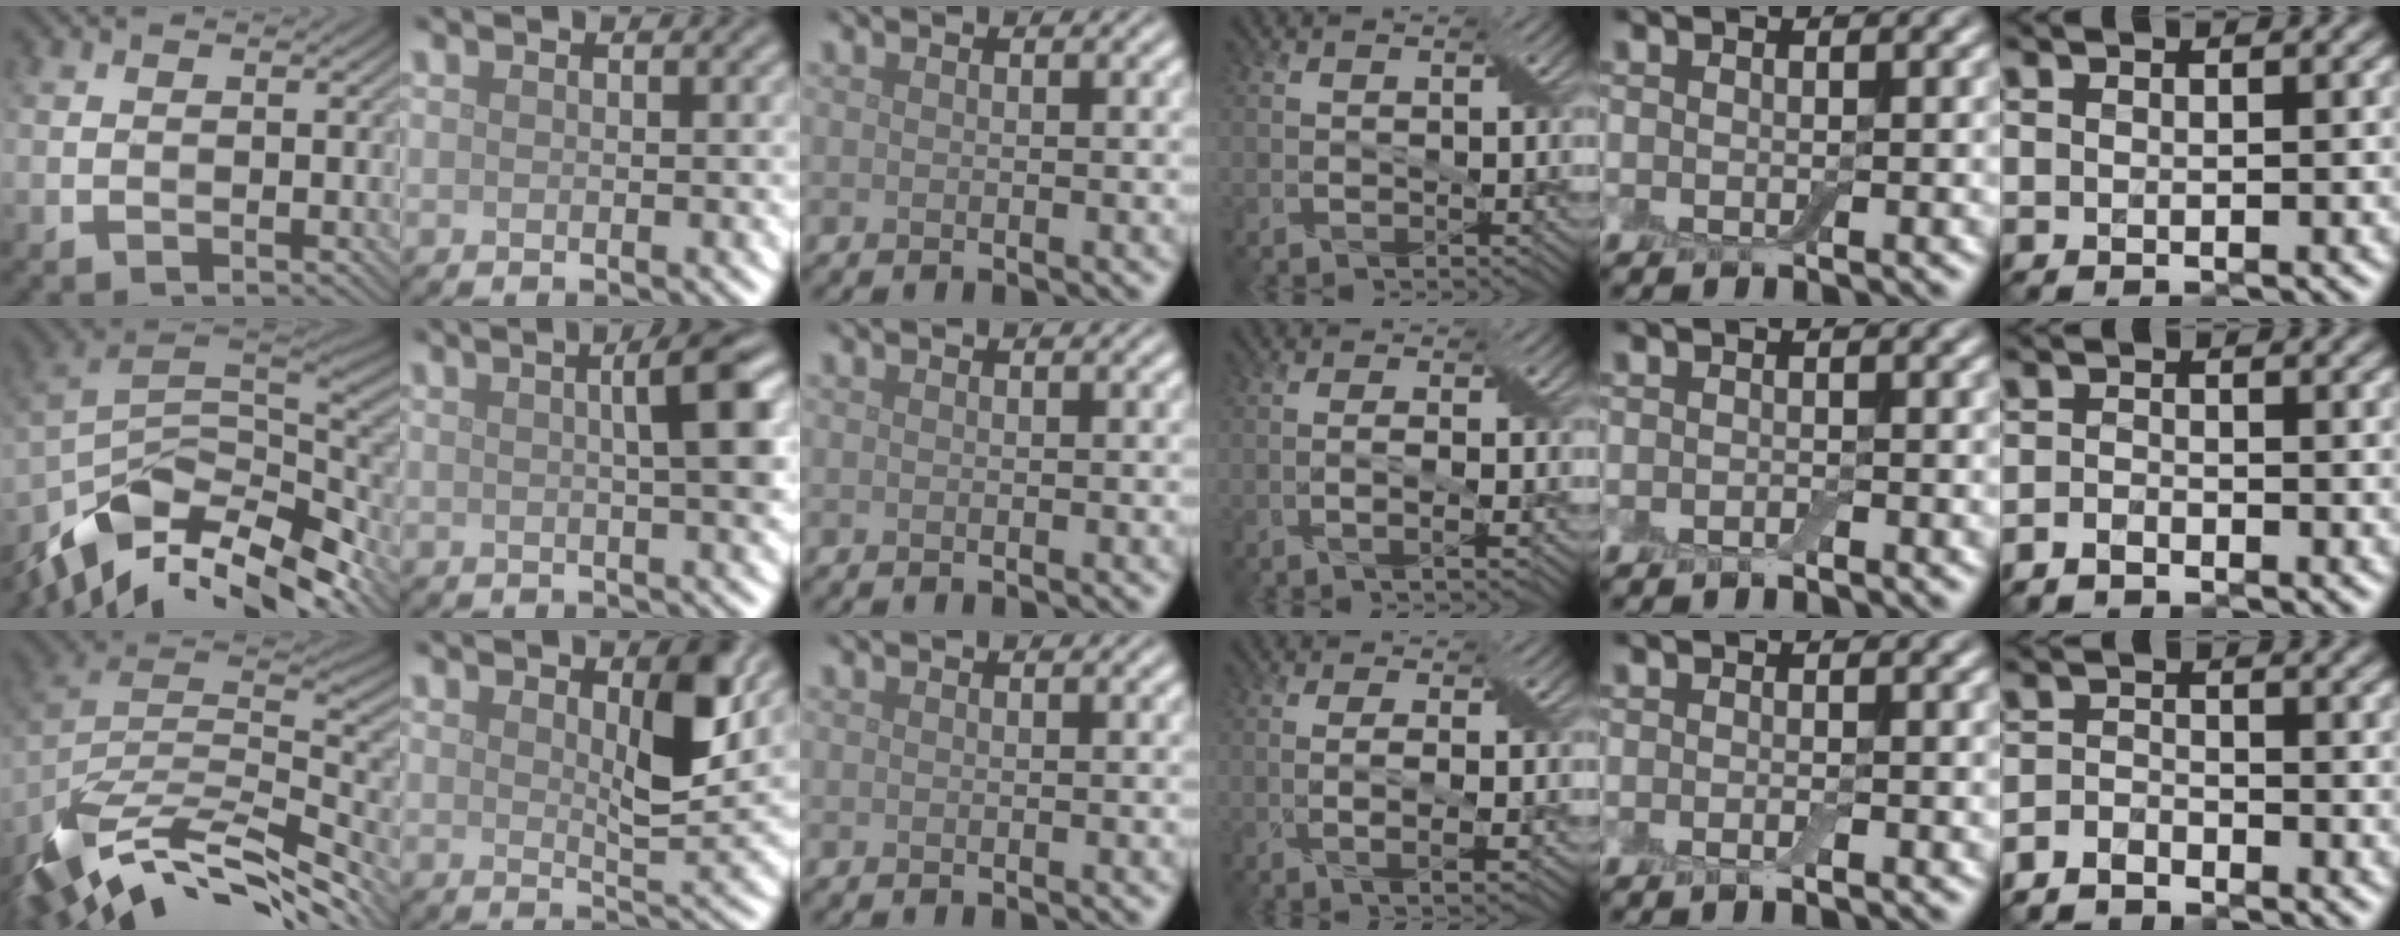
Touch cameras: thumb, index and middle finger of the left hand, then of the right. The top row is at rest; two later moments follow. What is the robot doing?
{"motion": "wrap", "object": "bandage"}